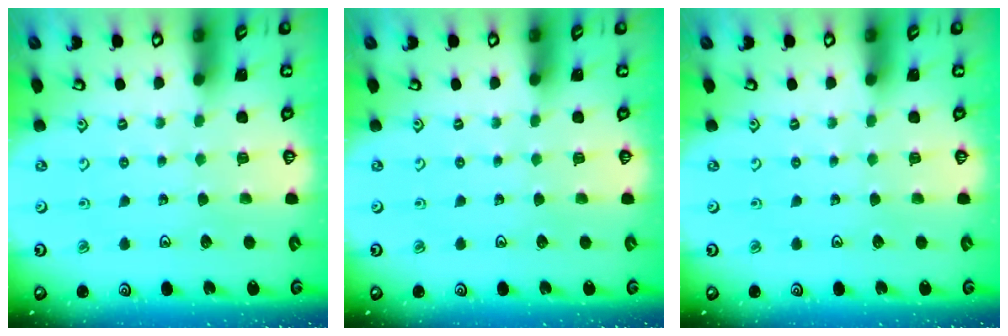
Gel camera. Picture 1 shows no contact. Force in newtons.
{"total": 0.0}
{"total": 0.0}